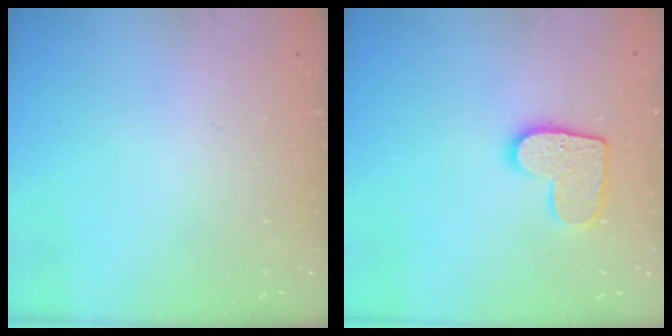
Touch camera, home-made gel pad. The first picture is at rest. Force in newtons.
{"total": 10.9, "press": 10.9, "slide": 0.6}